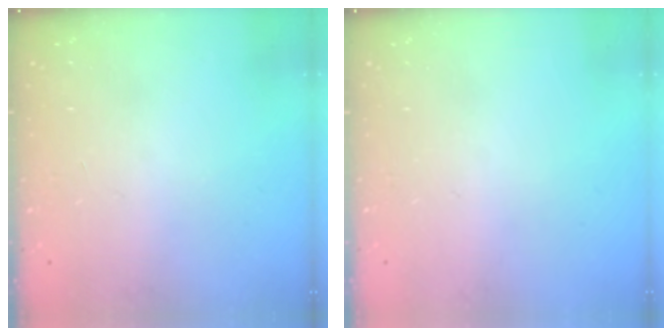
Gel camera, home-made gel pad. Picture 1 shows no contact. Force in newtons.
{"total": 0.0}